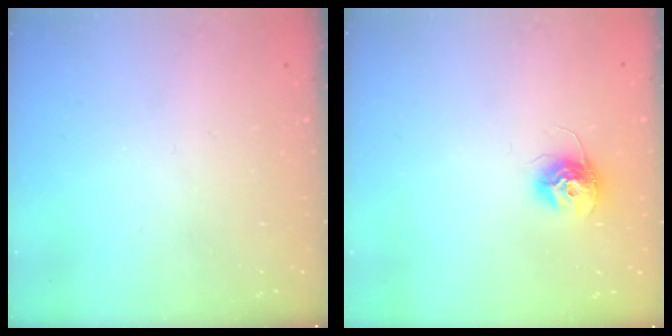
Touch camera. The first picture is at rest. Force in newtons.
{"total": 10.8, "press": 10.7, "slide": 0.6}